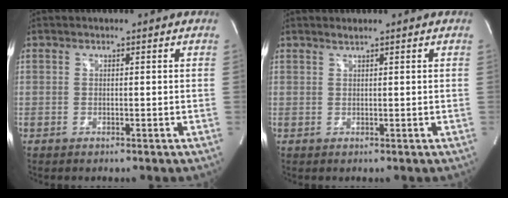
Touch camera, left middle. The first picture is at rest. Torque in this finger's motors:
{"motor_torque": [0.10, -0.05, -0.10, 0.00]}